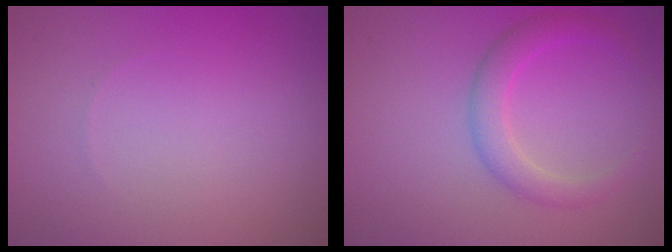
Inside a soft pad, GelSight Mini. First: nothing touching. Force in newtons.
{"total": 2.6, "press": 2.6, "slide": 0.0}